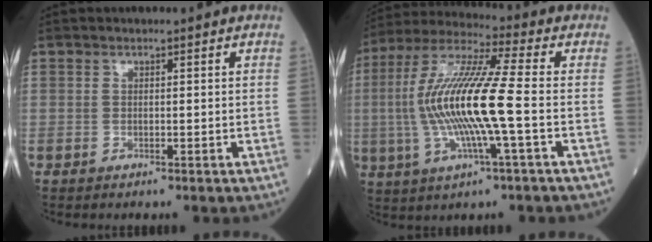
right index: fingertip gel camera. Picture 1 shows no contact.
{"total": 15.8, "force": [-1.7, 0.8, 15.7], "torque": [-0.323, 0.004, -0.040]}